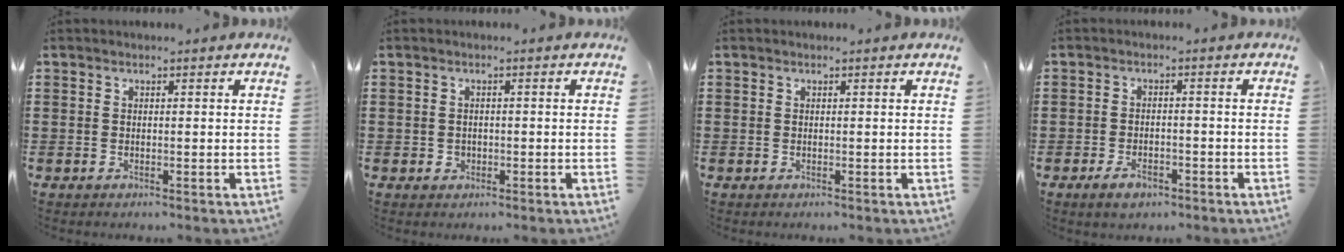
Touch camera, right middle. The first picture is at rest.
{"total": 1.0, "force": [-0.2, 1.0, 0.3], "torque": [-0.009, 0.004, -0.005]}
{"total": 0.0}
{"total": 3.1, "force": [-2.0, 1.5, 1.8], "torque": [-0.039, 0.000, -0.039]}